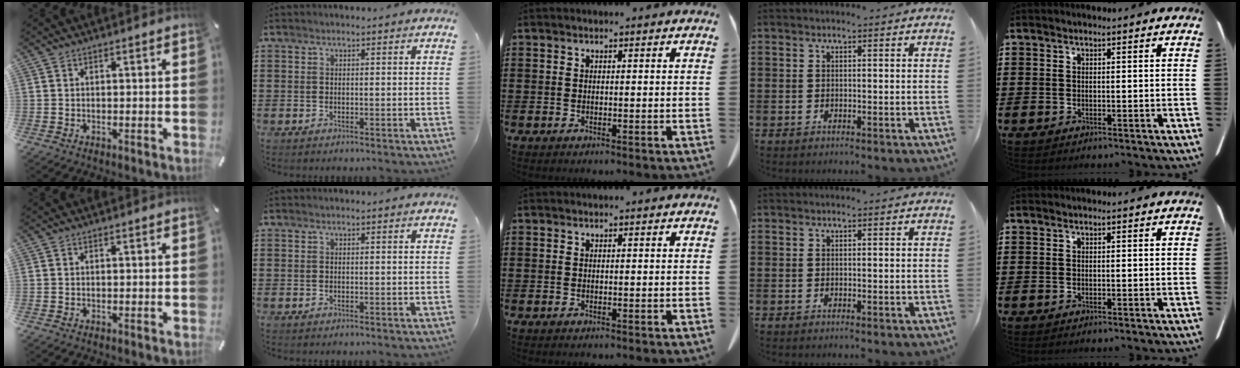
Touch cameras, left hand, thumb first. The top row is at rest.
{}